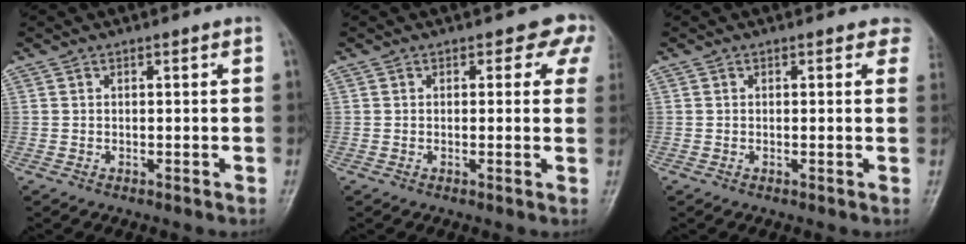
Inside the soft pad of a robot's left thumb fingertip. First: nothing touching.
{"total": 4.4, "force": [2.5, 3.1, 1.9], "torque": [0.022, -0.006, 0.006]}
{"total": 2.7, "force": [2.0, 1.6, 0.8], "torque": [0.022, -0.006, 0.000]}